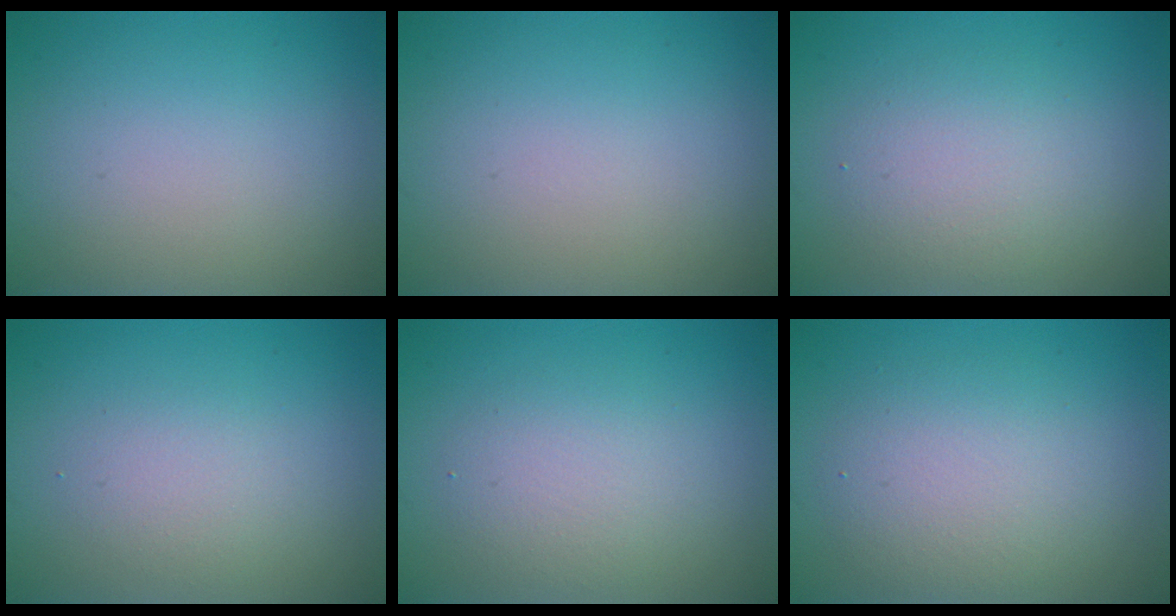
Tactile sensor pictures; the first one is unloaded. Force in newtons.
{"total": 0.0}
{"total": 3.0, "press": 3.0, "slide": 0.1}
{"total": 1.9, "press": 1.9, "slide": 0.0}
{"total": 2.9, "press": 2.9, "slide": 0.0}
{"total": 4.2, "press": 4.2, "slide": 0.1}